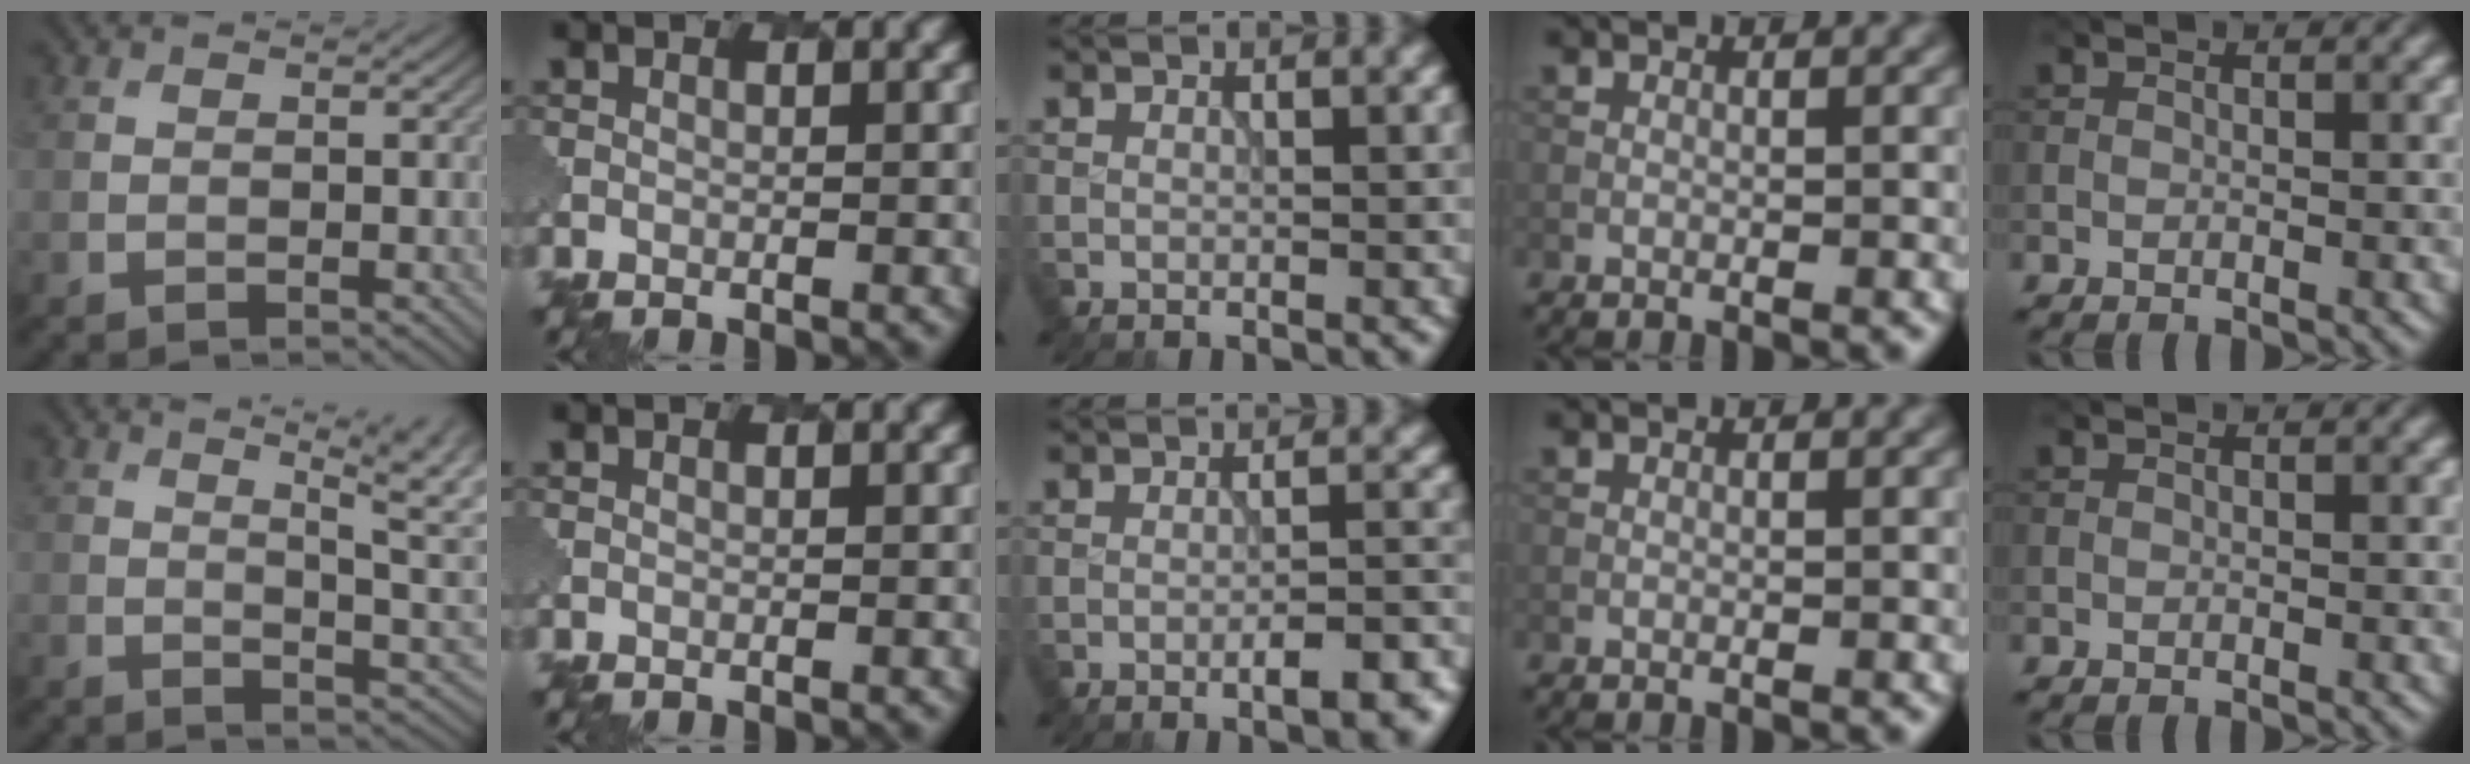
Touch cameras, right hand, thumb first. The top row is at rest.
{"thumb": {"total": 12.0, "force": [5.4, 4.3, 9.8], "torque": [-0.122, 0.032, 0.067]}, "middle": {"total": 4.6, "force": [-2.4, 1.2, 3.8], "torque": [-0.052, 0.007, -0.027]}}